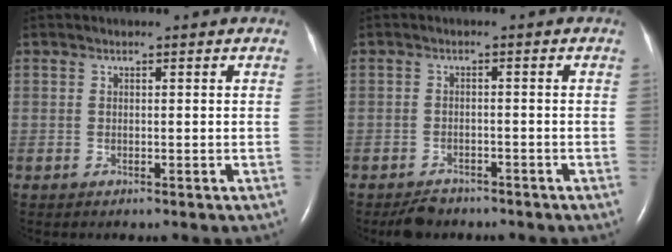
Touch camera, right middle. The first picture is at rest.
{"total": 3.3, "force": [-2.9, 1.6, 0.7], "torque": [-0.022, -0.002, -0.044]}